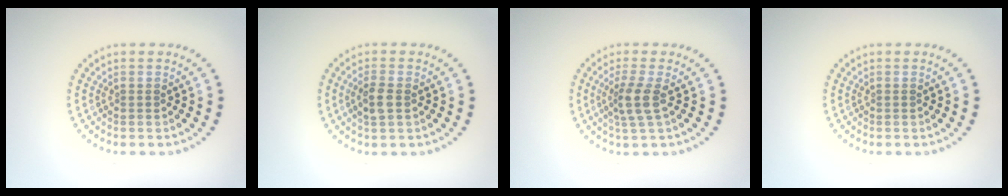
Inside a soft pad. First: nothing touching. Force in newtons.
{"total": 2.1, "press": 2.0, "slide": 0.5}
{"total": 2.6, "press": 2.0, "slide": 1.6}
{"total": 0.0}